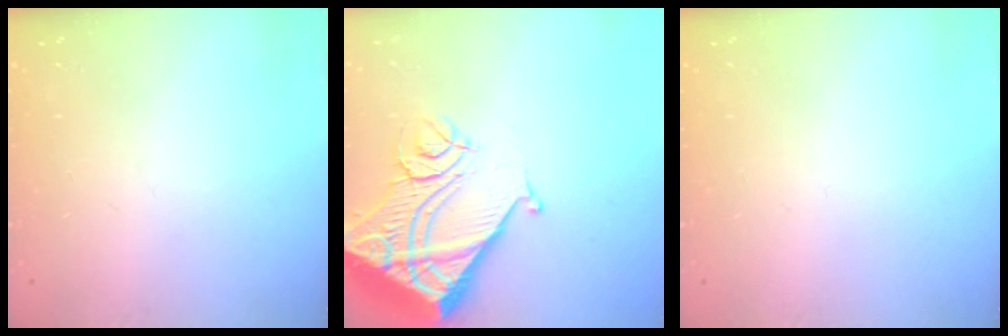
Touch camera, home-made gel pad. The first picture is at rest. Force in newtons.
{"total": 20.9, "press": 20.7, "slide": 2.6}
{"total": 0.0}